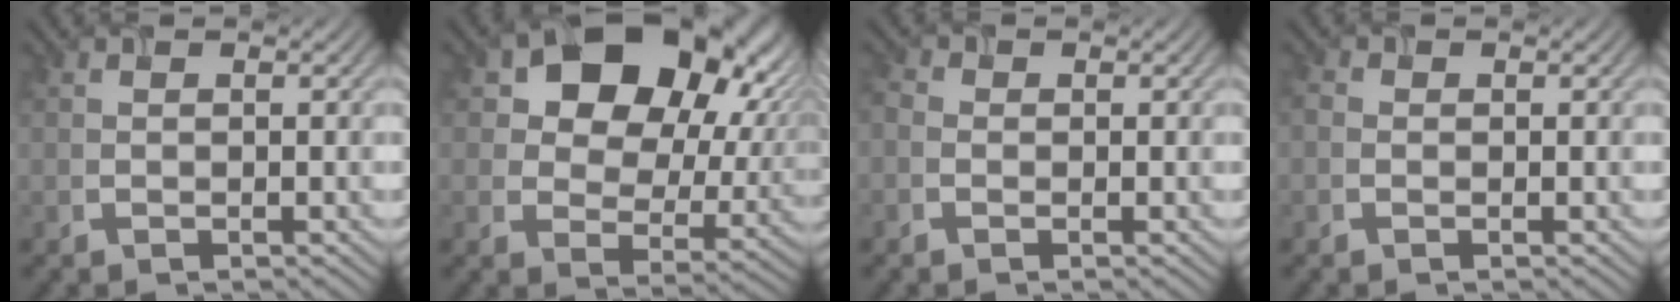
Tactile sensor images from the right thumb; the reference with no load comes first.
{"total": 15.8, "force": [6.8, 11.1, 9.0], "torque": [-0.132, 0.009, 0.121]}
{"total": 1.6, "force": [-0.8, 1.1, 0.8], "torque": [-0.016, -0.004, -0.010]}
{"total": 0.9, "force": [-0.4, 0.7, 0.4], "torque": [-0.007, -0.005, -0.002]}